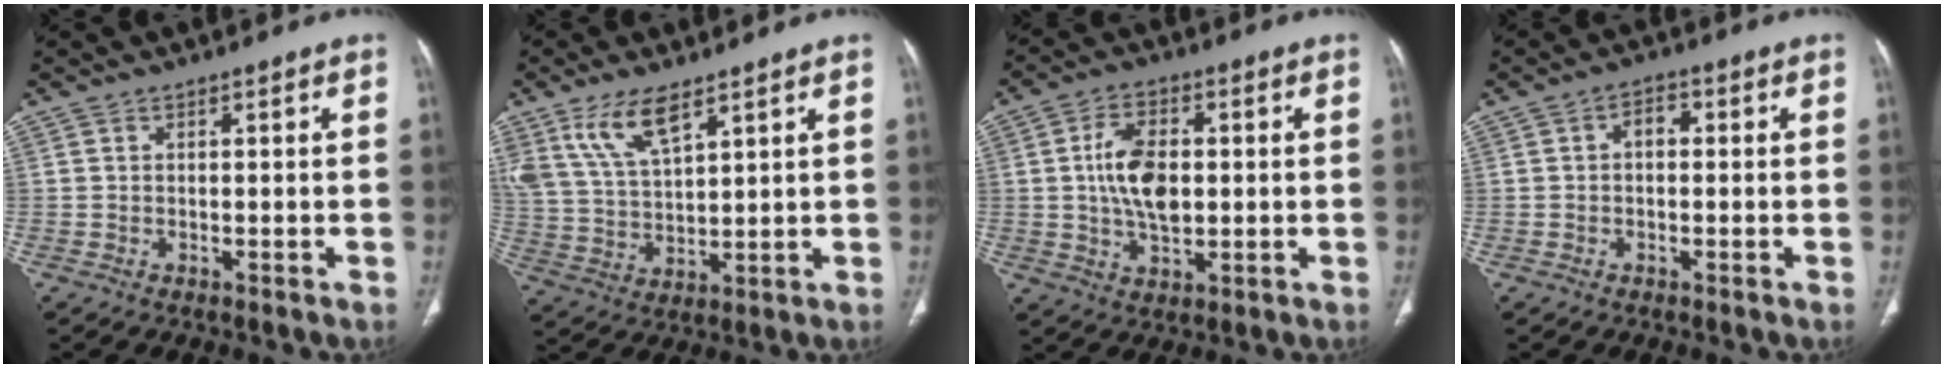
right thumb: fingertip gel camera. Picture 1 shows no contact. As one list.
[{"total": 10.3, "force": [6.4, 4.0, 7.0], "torque": [-0.137, -0.023, 0.139]}, {"total": 10.0, "force": [0.6, 5.8, 8.1], "torque": [-0.138, 0.002, 0.015]}, {"total": 2.8, "force": [0.1, 1.8, 2.1], "torque": [-0.025, 0.012, -0.005]}]